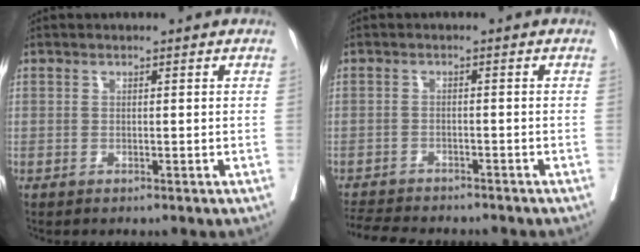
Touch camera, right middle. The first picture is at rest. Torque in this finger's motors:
{"motor_torque": [0.44, -0.42, 0.17, 0.05]}